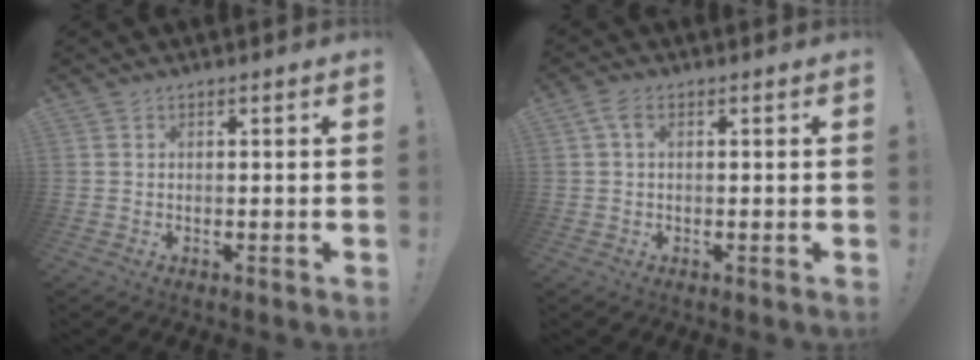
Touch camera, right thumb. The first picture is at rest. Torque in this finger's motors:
{"motor_torque": [-0.08, 0.20, -0.09, -0.16, -0.01]}